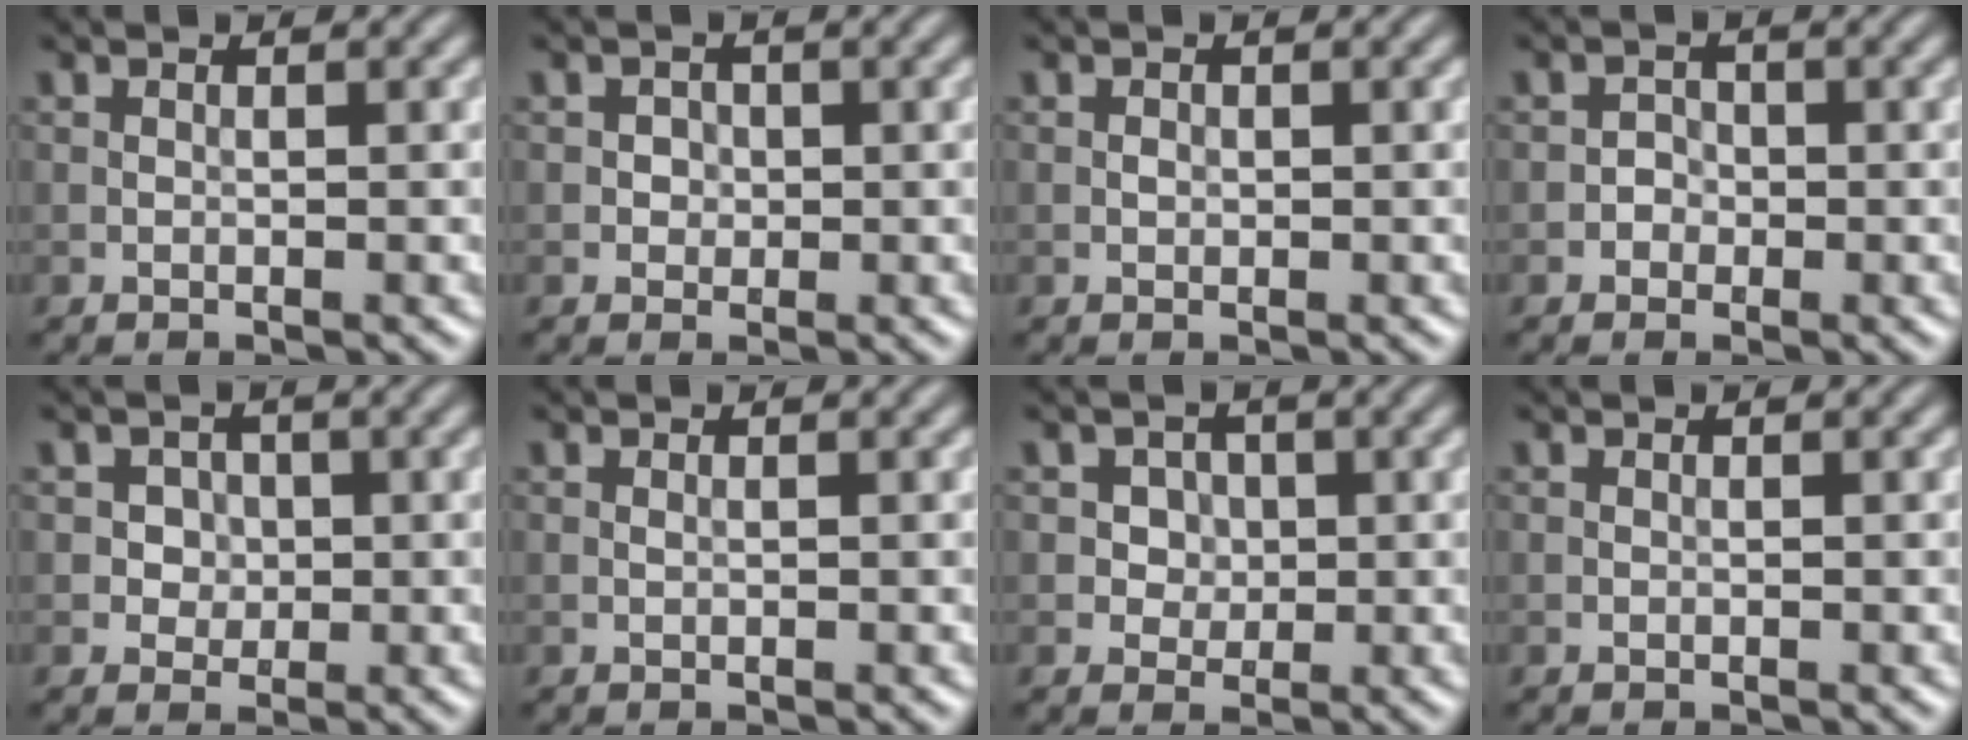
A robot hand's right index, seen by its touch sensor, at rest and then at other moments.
{"total": 1.2, "force": [0.1, 1.1, 0.4], "torque": [0.003, 0.001, 0.001]}
{"total": 0.5, "force": [0.0, 0.4, 0.3], "torque": [-0.002, -0.002, -0.001]}
{"total": 1.2, "force": [-0.4, 1.1, 0.2], "torque": [0.010, 0.002, -0.011]}
{"total": 2.2, "force": [0.4, 2.0, 0.8], "torque": [-0.001, 0.000, 0.009]}
{"total": 0.0}
{"total": 2.7, "force": [0.7, 2.3, 1.1], "torque": [-0.008, 0.001, 0.011]}
{"total": 0.0}